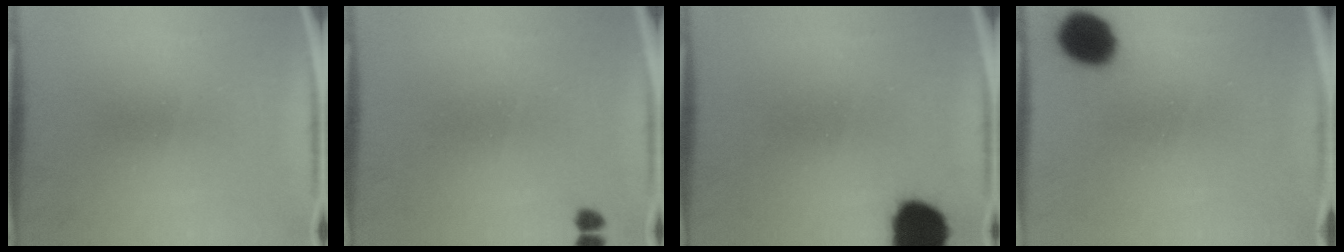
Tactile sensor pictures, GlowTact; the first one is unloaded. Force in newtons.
{"total": 1.0}
{"total": 9.4}
{"total": 11.0}